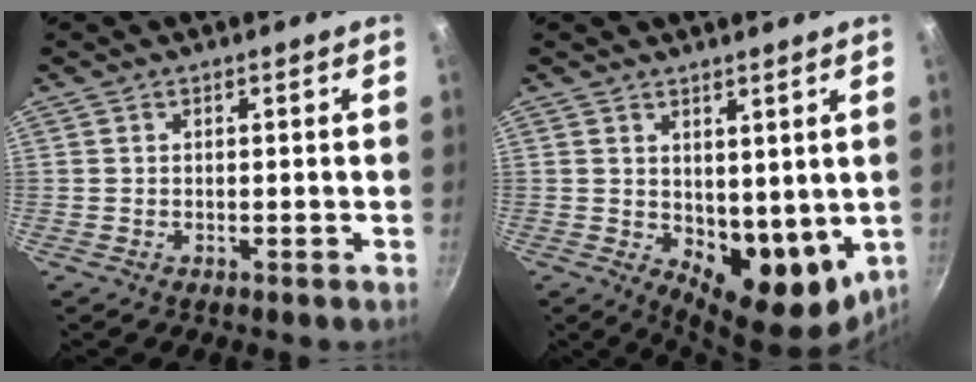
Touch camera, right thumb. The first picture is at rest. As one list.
[{"total": 11.0, "force": [1.2, 6.7, 8.6], "torque": [-0.089, -0.035, 0.033]}]